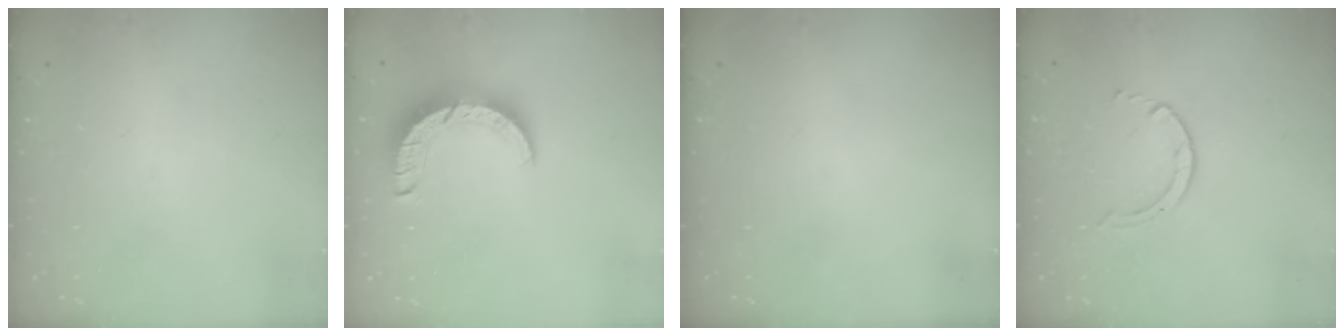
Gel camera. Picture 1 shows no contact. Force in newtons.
{"total": 8.5, "press": 8.5, "slide": 0.8}
{"total": 0.0}
{"total": 2.5, "press": 2.4, "slide": 0.3}